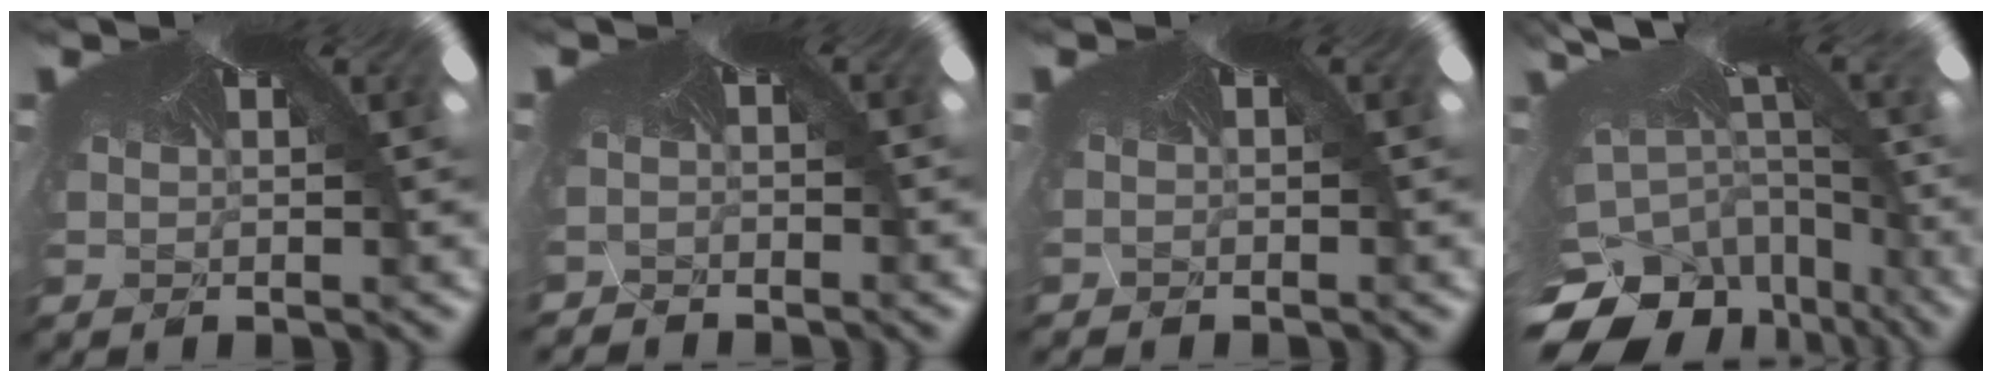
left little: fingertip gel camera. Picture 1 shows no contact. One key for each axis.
{"total": 3.0, "fx": -2.9, "fy": 1.0, "fz": 0.1, "tx": -0.006, "ty": -0.039, "tz": -0.028}
{"total": 0.7, "fx": -0.5, "fy": -0.1, "fz": -0.4, "tx": 0.009, "ty": -0.008, "tz": -0.007}
{"total": 9.4, "fx": -8.8, "fy": 3.2, "fz": -0.9, "tx": -0.017, "ty": -0.099, "tz": -0.097}